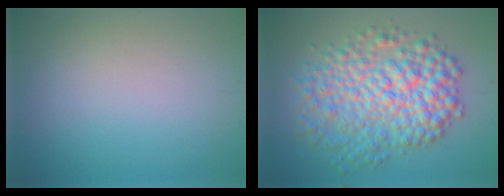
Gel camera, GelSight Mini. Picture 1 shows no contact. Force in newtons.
{"total": 8.5, "press": 8.5, "slide": 0.1}